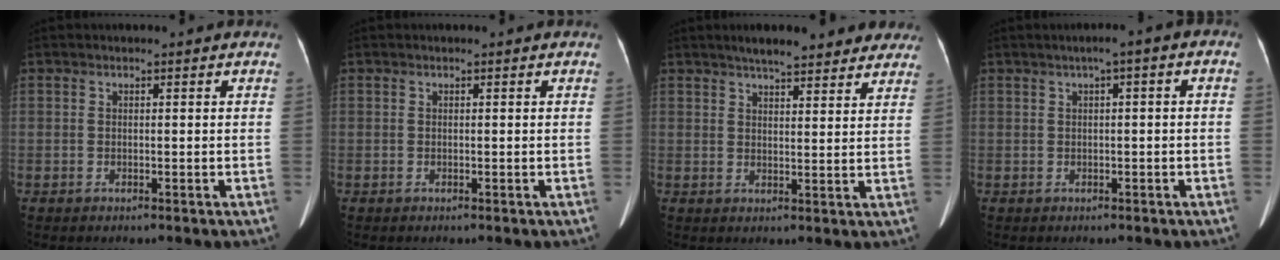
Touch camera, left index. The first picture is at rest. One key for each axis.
{"total": 0.0}
{"total": 12.0, "fx": 10.0, "fy": 2.8, "fz": 5.9, "tx": -0.062, "ty": 0.022, "tz": 0.120}
{"total": 2.7, "fx": 0.5, "fy": 0.4, "fz": 2.6, "tx": -0.036, "ty": 0.014, "tz": 0.004}